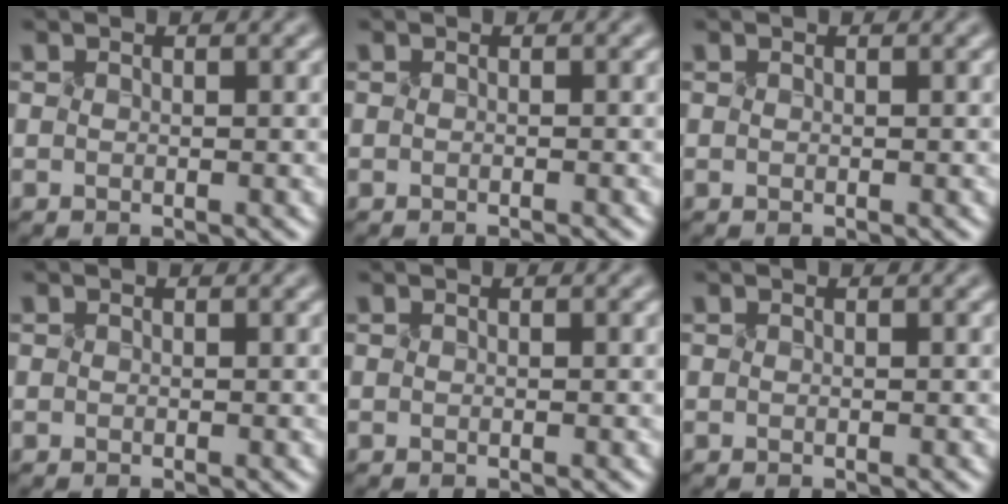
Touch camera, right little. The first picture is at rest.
{"total": 0.8, "force": [-0.7, -0.2, -0.3], "torque": [0.021, -0.003, -0.017]}
{"total": 0.0}
{"total": 0.0}
{"total": 0.0}
{"total": 0.0}